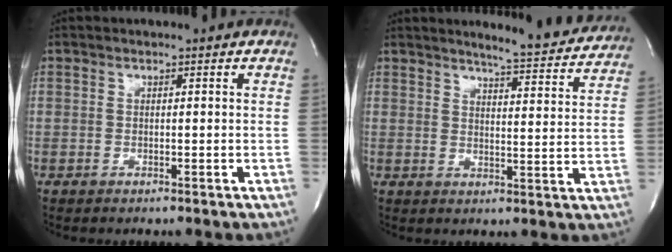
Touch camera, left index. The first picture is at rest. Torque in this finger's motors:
{"motor_torque": [0.03, -0.19, 0.14, 0.04]}